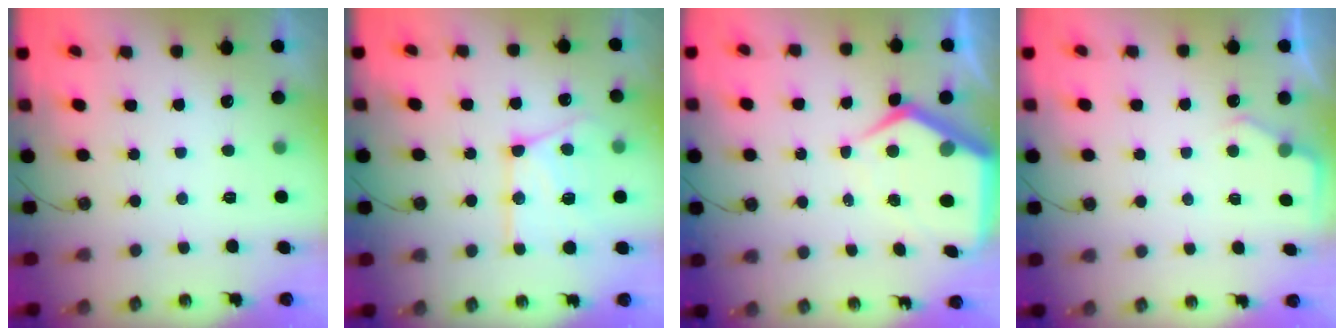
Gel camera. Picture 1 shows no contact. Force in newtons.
{"total": 16.3, "press": 16.2, "slide": 1.7}
{"total": 10.2, "press": 10.2, "slide": 1.1}
{"total": 3.3, "press": 3.3, "slide": 0.4}